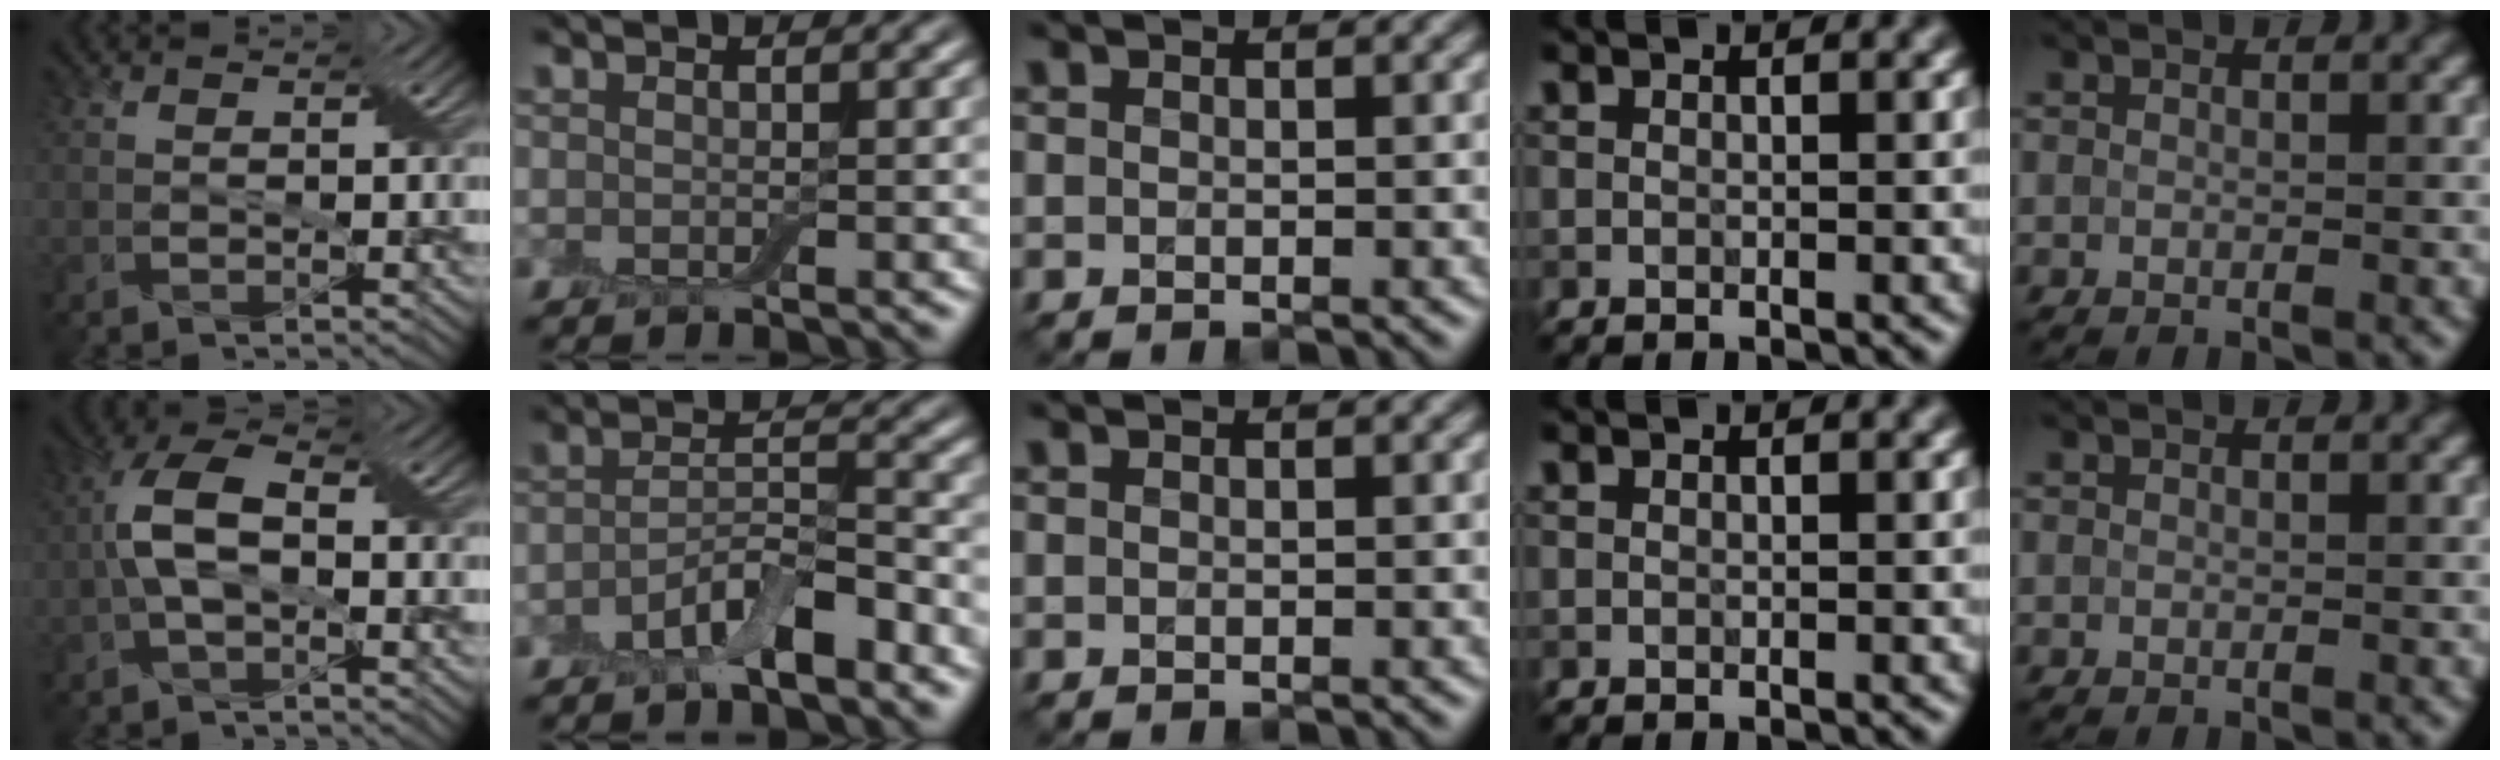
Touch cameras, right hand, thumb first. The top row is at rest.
{"thumb": {"total": 6.7, "force": [-0.6, 3.1, 5.9], "torque": [-0.135, 0.016, -0.016]}, "index": {"total": 4.7, "force": [-2.8, 1.4, 3.5], "torque": [-0.064, 0.004, -0.054]}}